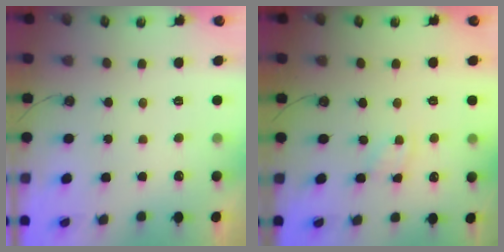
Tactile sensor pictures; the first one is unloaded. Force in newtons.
{"total": 3.4, "press": 3.4, "slide": 0.5}